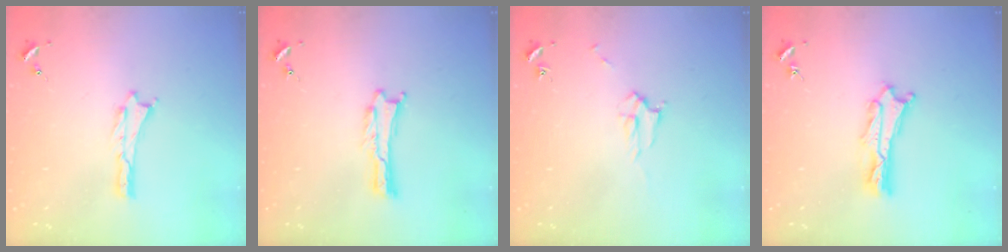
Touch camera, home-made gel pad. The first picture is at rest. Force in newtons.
{"total": 0.0}
{"total": 2.3, "press": 2.3, "slide": 0.3}
{"total": 2.4, "press": 2.4, "slide": 0.3}